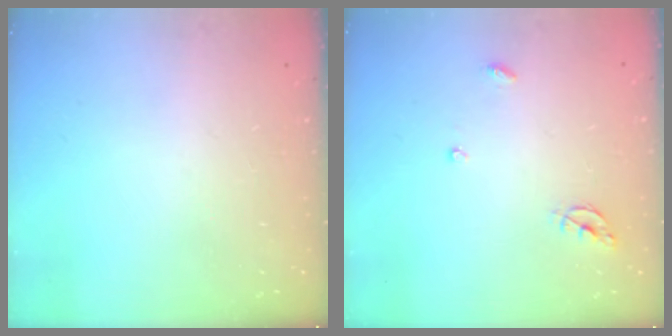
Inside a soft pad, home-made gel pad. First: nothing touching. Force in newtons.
{"total": 5.5, "press": 5.5, "slide": 0.6}